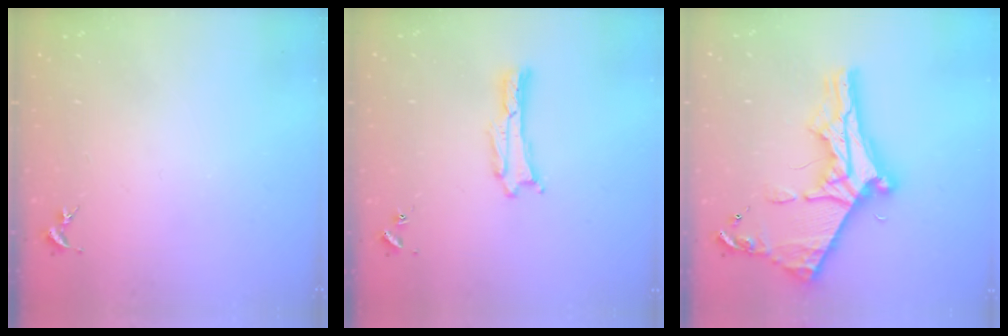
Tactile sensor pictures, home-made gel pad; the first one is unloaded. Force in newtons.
{"total": 0.7, "press": 0.7, "slide": 0.1}
{"total": 11.3, "press": 11.3, "slide": 0.9}